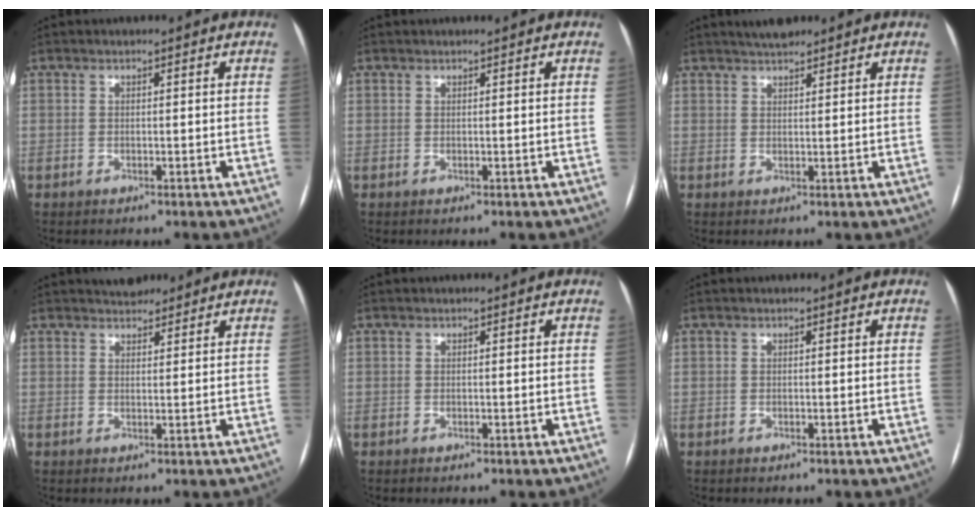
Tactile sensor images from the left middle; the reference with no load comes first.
{"total": 0.6, "force": [0.4, -0.4, -0.1], "torque": [0.002, 0.001, 0.007]}
{"total": 3.2, "force": [2.8, 0.8, 1.2], "torque": [-0.020, 0.014, 0.046]}
{"total": 3.4, "force": [3.1, 1.3, 0.6], "torque": [-0.005, 0.014, 0.046]}
{"total": 0.0}
{"total": 0.0}